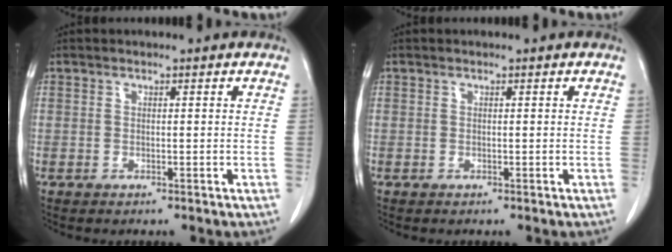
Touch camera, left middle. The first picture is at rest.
{"total": 0.0}